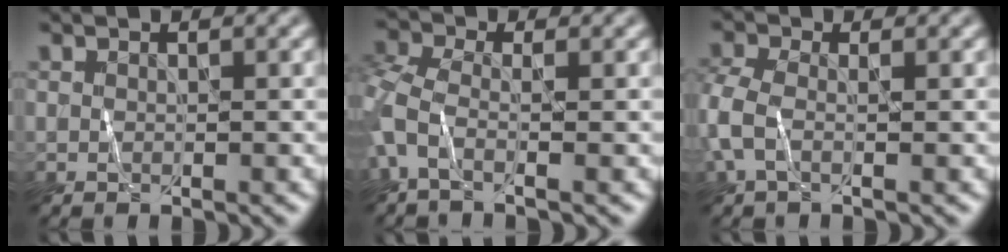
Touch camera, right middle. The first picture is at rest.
{"total": 3.7, "force": [-1.1, 1.6, 3.2], "torque": [-0.089, 0.001, -0.035]}
{"total": 2.1, "force": [-0.5, 1.0, 1.8], "torque": [-0.057, 0.004, -0.019]}